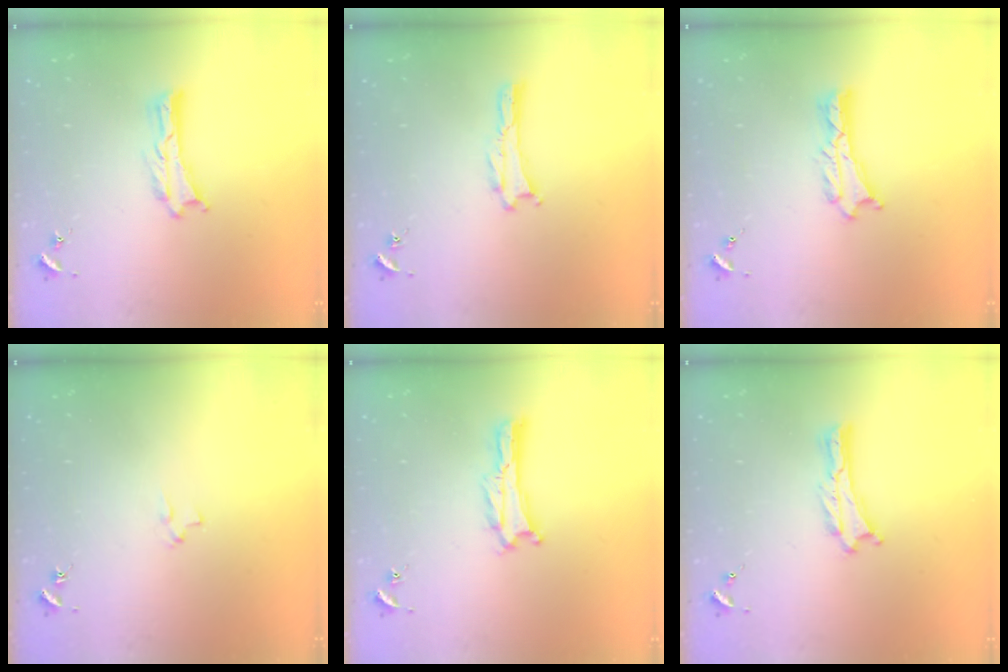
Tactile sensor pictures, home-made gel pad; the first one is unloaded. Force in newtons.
{"total": 0.0}
{"total": 1.3, "press": 1.3, "slide": 0.1}
{"total": 1.9, "press": 1.9, "slide": 0.2}
{"total": 0.0}
{"total": 0.0}